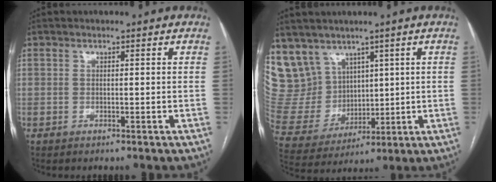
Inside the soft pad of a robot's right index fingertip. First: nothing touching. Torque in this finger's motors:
{"motor_torque": [-0.49, 0.78, 0.05, -0.01]}